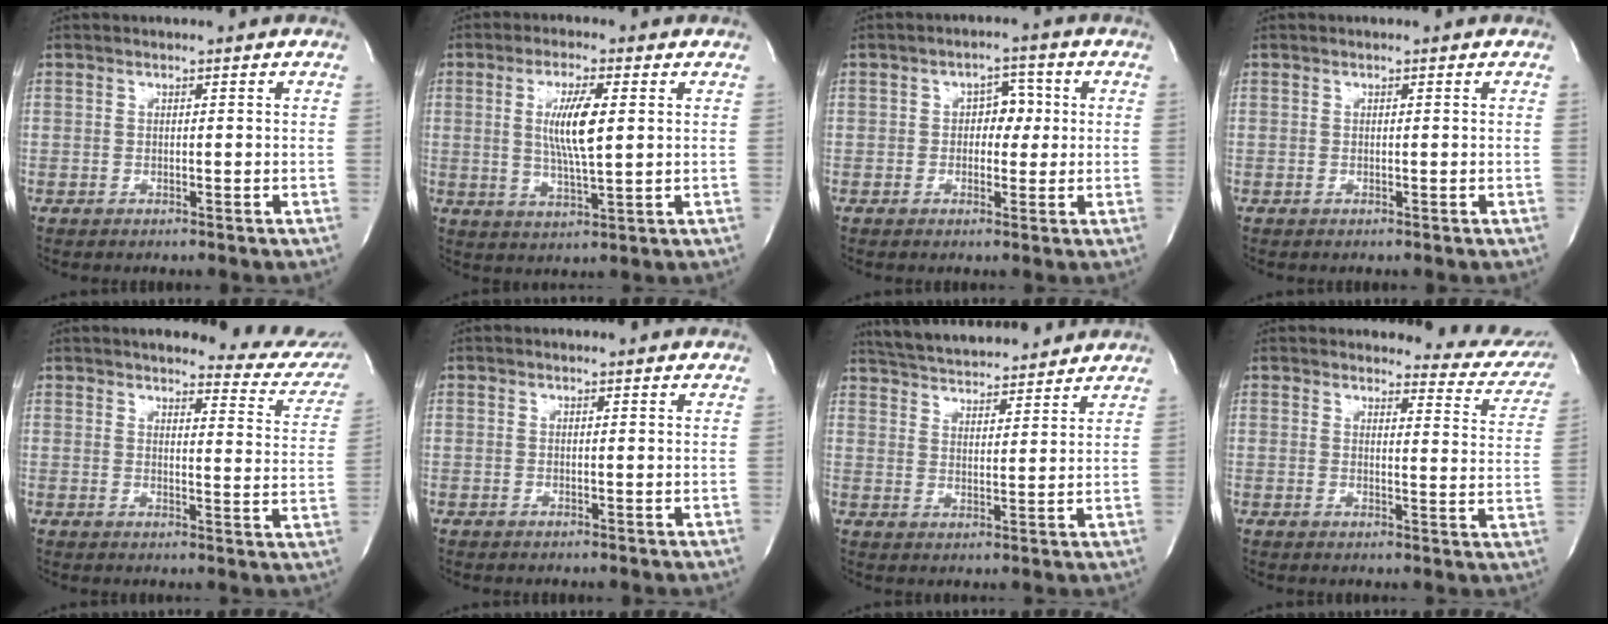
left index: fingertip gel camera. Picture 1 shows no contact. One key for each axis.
{"total": 7.4, "fx": 1.2, "fy": 0.9, "fz": 7.2, "tx": -0.140, "ty": -0.008, "tz": 0.022}
{"total": 3.9, "fx": 0.1, "fy": 2.7, "fz": 2.9, "tx": -0.037, "ty": 0.012, "tz": -0.002}
{"total": 0.0}
{"total": 14.4, "fx": 13.5, "fy": 2.8, "fz": 4.3, "tx": -0.024, "ty": -0.059, "tz": 0.125}
{"total": 1.1, "fx": 1.1, "fy": 0.2, "fz": 0.0, "tx": -0.009, "ty": -0.001, "tz": 0.006}
{"total": 15.8, "fx": 14.7, "fy": 2.8, "fz": 5.0, "tx": -0.089, "ty": 0.023, "tz": 0.220}
{"total": 11.0, "fx": 10.7, "fy": 2.2, "fz": 0.8, "tx": 0.022, "ty": -0.072, "tz": 0.087}